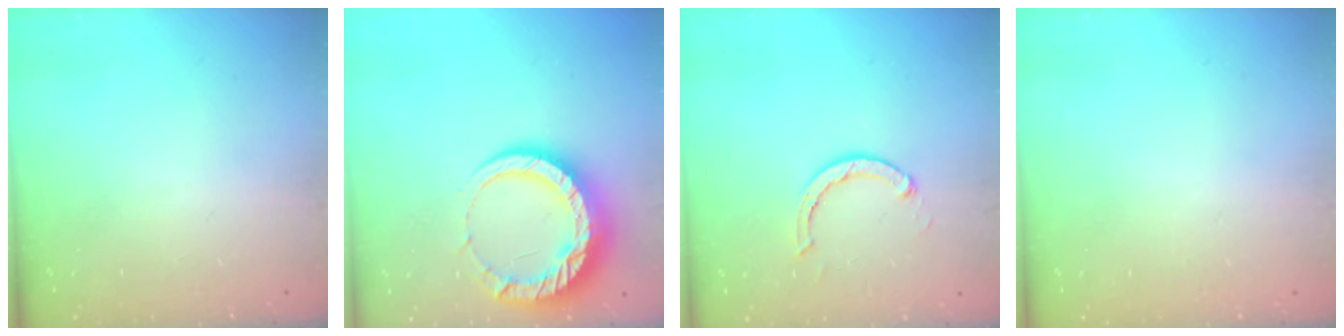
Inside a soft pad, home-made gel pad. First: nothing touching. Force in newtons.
{"total": 14.0, "press": 14.0, "slide": 1.2}
{"total": 2.9, "press": 2.8, "slide": 0.5}
{"total": 2.6, "press": 2.6, "slide": 0.2}